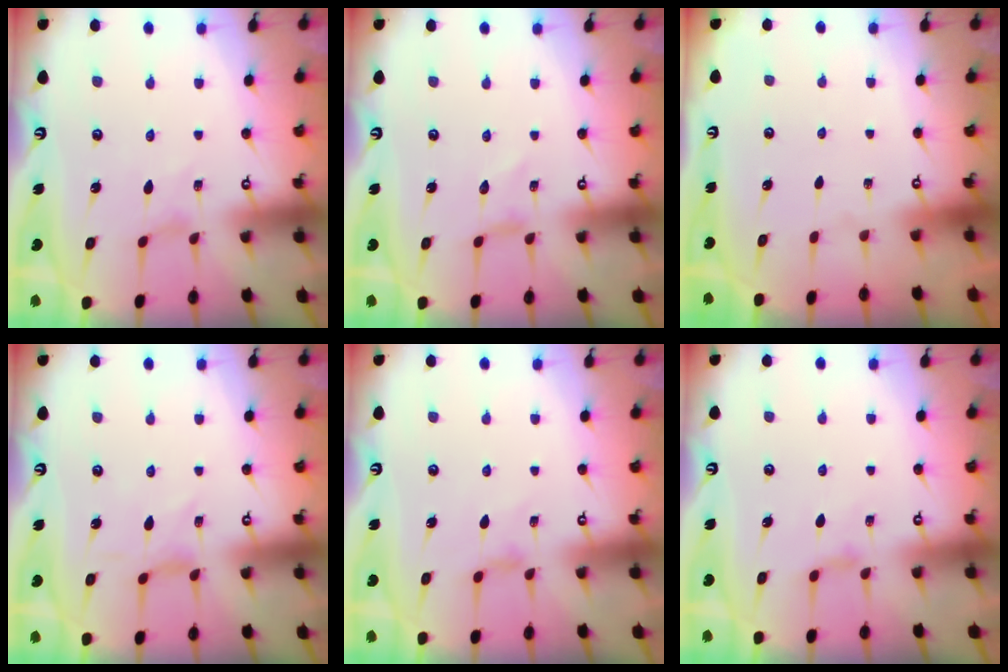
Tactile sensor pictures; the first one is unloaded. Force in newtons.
{"total": 0.0}
{"total": 0.0}
{"total": 0.8, "press": 0.8, "slide": 0.2}
{"total": 2.7, "press": 2.6, "slide": 0.5}
{"total": 2.3, "press": 2.2, "slide": 0.5}